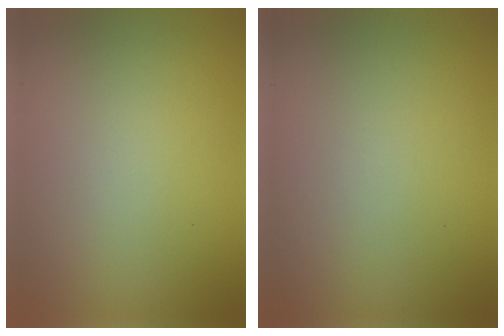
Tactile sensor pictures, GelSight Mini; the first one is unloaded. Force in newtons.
{"total": 0.0}